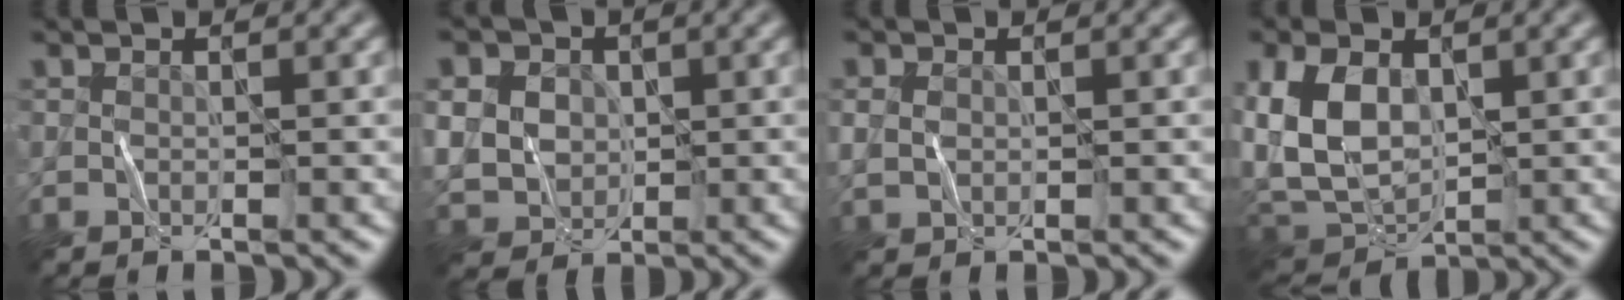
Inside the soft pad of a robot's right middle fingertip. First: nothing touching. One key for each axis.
{"total": 11.3, "fx": 2.7, "fy": 9.7, "fz": 5.1, "tx": -0.113, "ty": 0.024, "tz": 0.031}
{"total": 0.9, "fx": 0.0, "fy": 0.9, "fz": 0.4, "tx": -0.012, "ty": -0.003, "tz": 0.004}
{"total": 7.2, "fx": 0.4, "fy": 5.1, "fz": 5.1, "tx": -0.118, "ty": -0.004, "tz": -0.001}